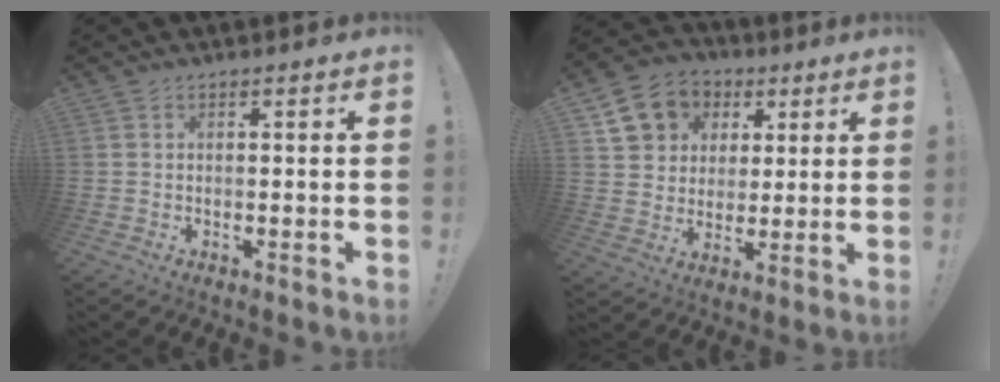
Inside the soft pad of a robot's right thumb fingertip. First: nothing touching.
{"total": 12.5, "force": [5.0, 10.6, 4.2], "torque": [-0.056, -0.019, 0.106]}